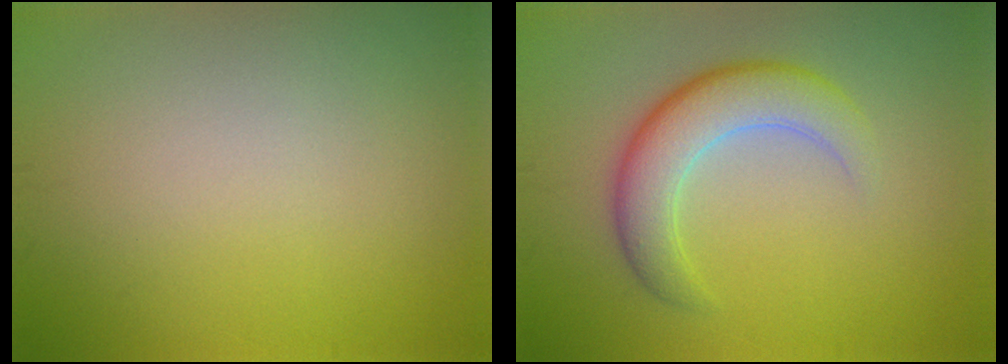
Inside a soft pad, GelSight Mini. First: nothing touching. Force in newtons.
{"total": 5.2, "press": 5.2, "slide": 0.2}